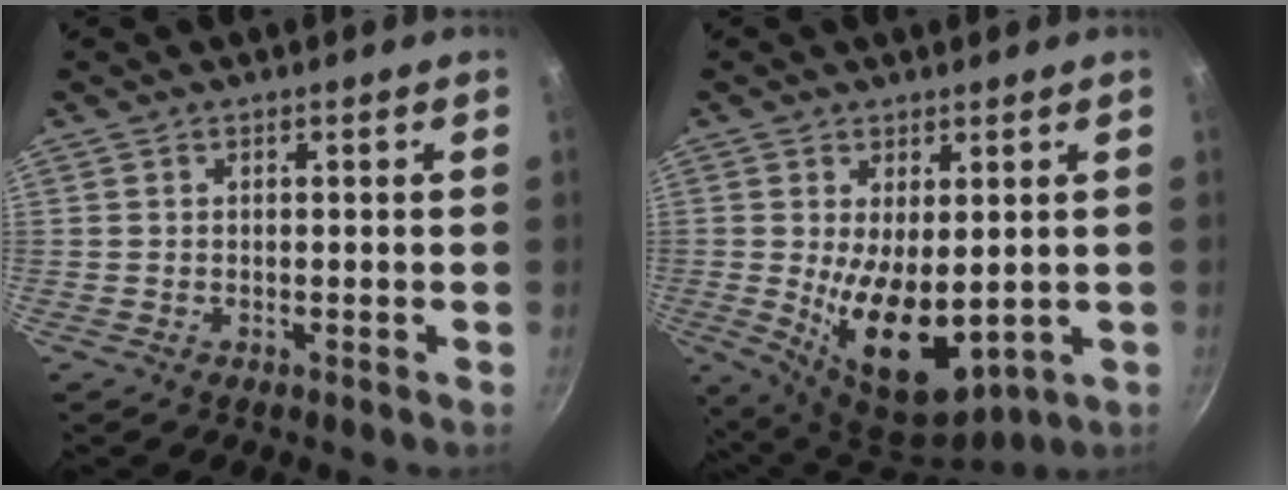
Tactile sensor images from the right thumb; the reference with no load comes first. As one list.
[{"total": 13.5, "force": [-1.1, 6.8, 11.6], "torque": [-0.178, -0.025, 0.012]}]